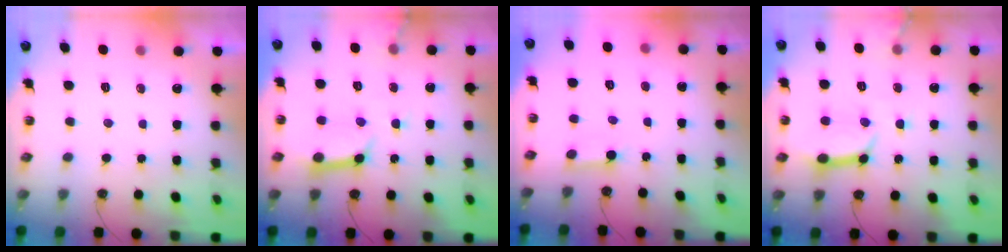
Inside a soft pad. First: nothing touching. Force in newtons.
{"total": 11.8, "press": 11.7, "slide": 1.4}
{"total": 2.6, "press": 2.5, "slide": 0.3}
{"total": 11.8, "press": 11.7, "slide": 1.6}